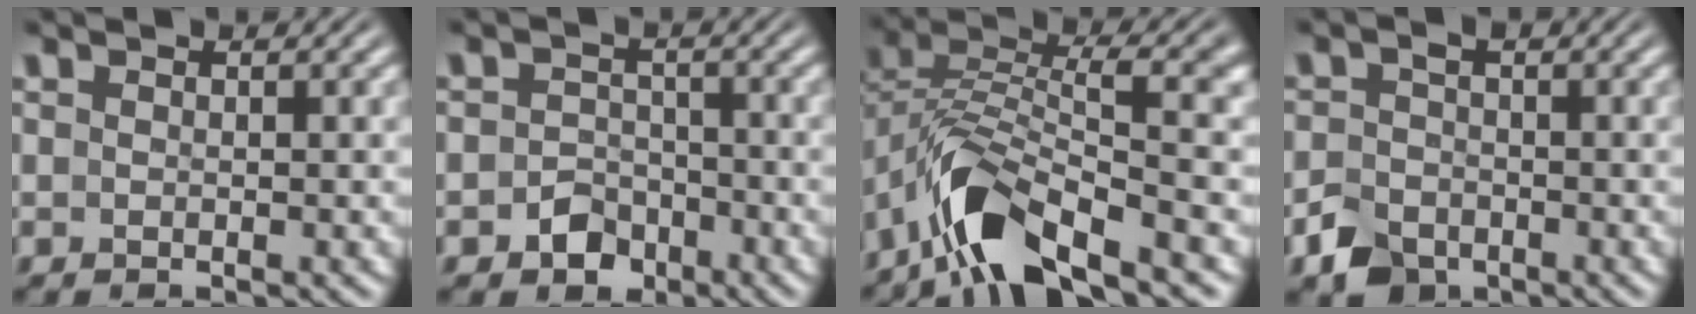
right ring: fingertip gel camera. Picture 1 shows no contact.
{"total": 3.6, "force": [-2.6, 2.5, 0.4], "torque": [-0.002, -0.013, -0.039]}
{"total": 7.6, "force": [-3.4, 3.2, 6.0], "torque": [-0.129, -0.024, -0.043]}
{"total": 3.0, "force": [-2.3, 1.7, 0.7], "torque": [-0.005, -0.015, -0.042]}